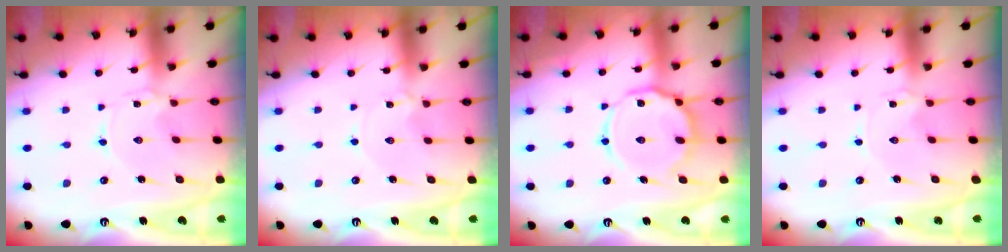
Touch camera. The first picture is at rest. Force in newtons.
{"total": 0.6, "press": 0.6, "slide": 0.1}
{"total": 13.6, "press": 13.6, "slide": 1.1}
{"total": 0.0}